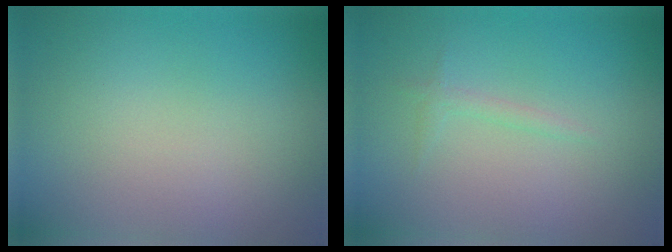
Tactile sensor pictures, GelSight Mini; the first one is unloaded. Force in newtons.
{"total": 0.8, "press": 0.8, "slide": 0.1}